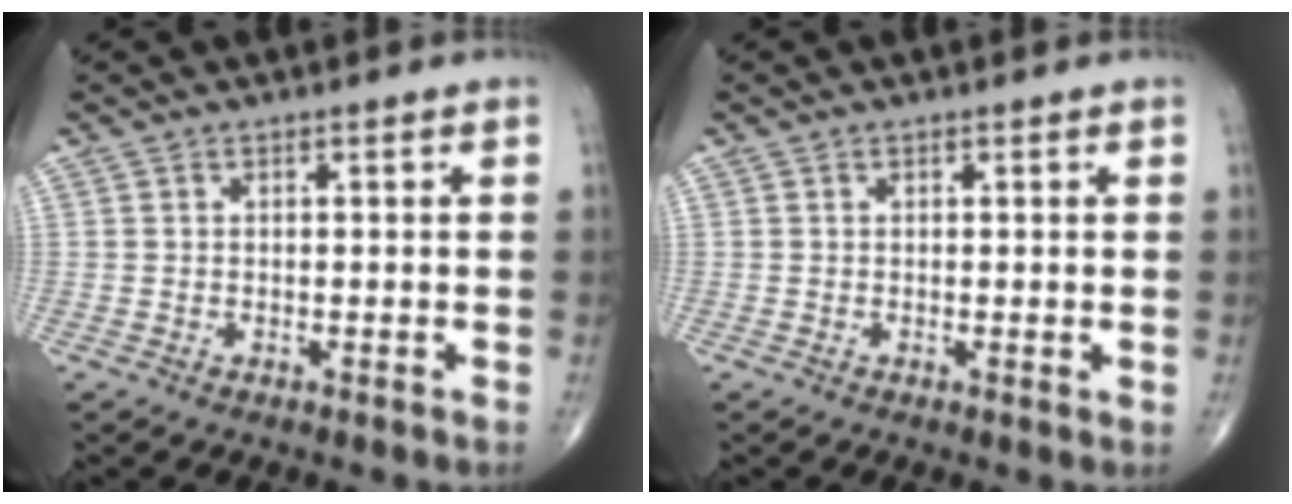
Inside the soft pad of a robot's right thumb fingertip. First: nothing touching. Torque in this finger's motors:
{"motor_torque": [-0.20, 0.15, 0.24, 0.23, -0.02]}